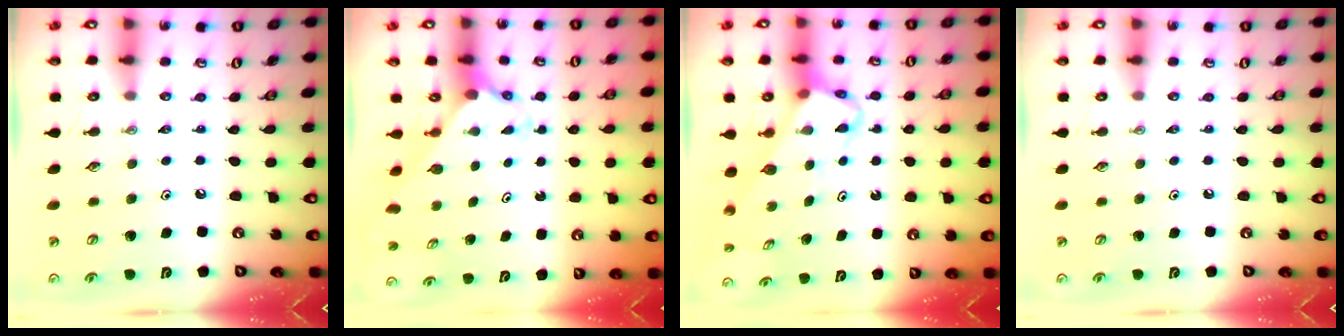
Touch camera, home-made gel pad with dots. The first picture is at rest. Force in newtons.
{"total": 2.4, "press": 2.4, "slide": 0.3}
{"total": 3.9, "press": 3.8, "slide": 0.2}
{"total": 0.0}